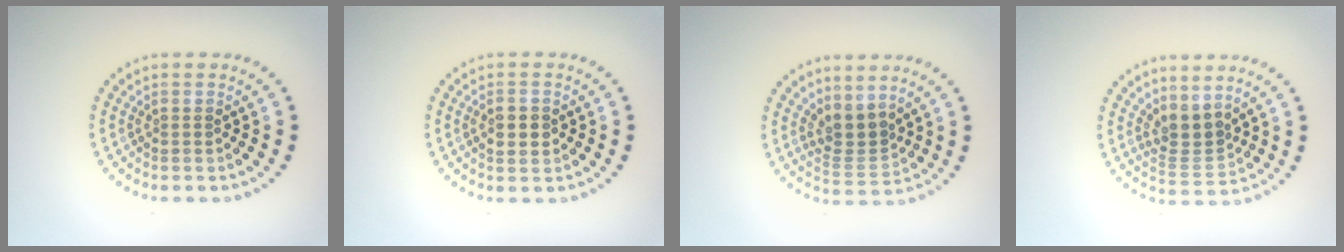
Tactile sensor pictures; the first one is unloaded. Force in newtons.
{"total": 2.4, "press": 2.4, "slide": 0.1}
{"total": 2.8, "press": 2.1, "slide": 1.8}
{"total": 2.8, "press": 2.1, "slide": 1.8}